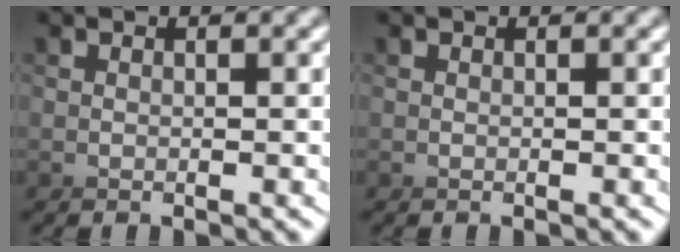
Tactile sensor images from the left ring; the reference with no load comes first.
{"total": 0.0}